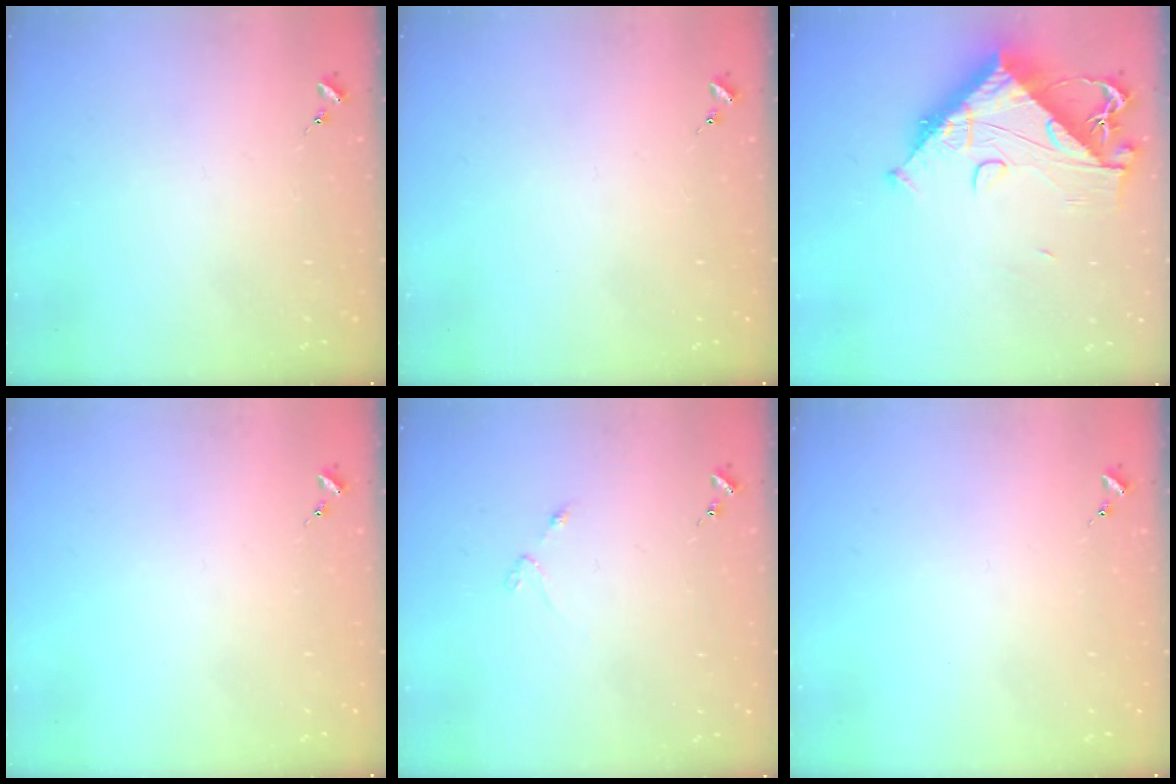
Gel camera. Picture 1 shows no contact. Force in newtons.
{"total": 0.0}
{"total": 16.1, "press": 16.0, "slide": 1.1}
{"total": 0.0}
{"total": 2.3, "press": 2.3, "slide": 0.3}
{"total": 0.0}